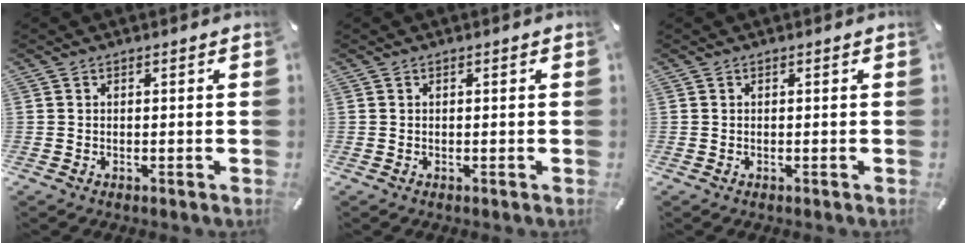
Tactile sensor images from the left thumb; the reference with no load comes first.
{"total": 0.0}
{"total": 0.0}